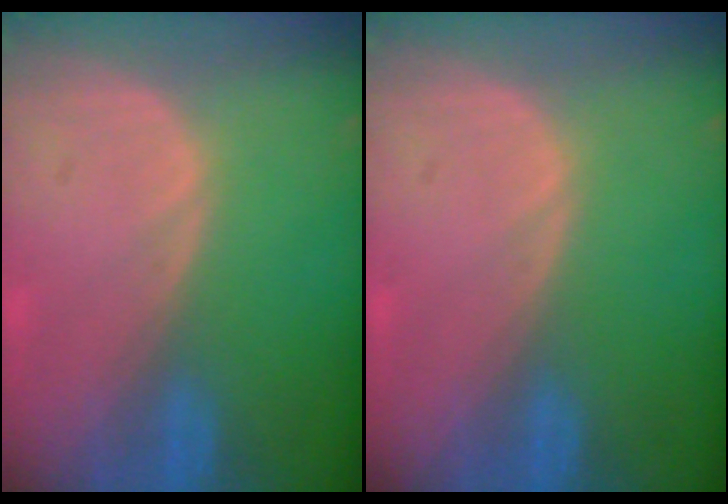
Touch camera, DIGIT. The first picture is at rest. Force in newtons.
{"total": 0.0}